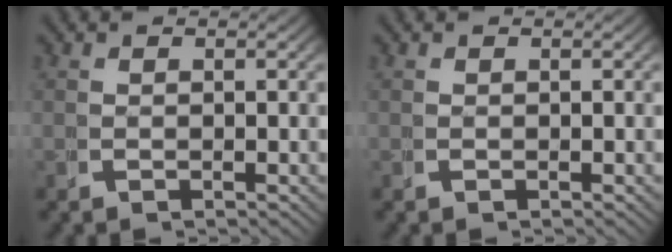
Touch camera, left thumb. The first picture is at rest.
{"total": 0.0}